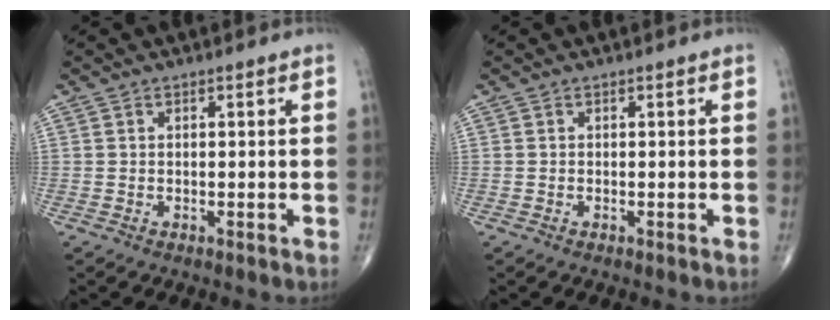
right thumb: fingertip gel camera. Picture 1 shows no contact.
{"total": 0.0}